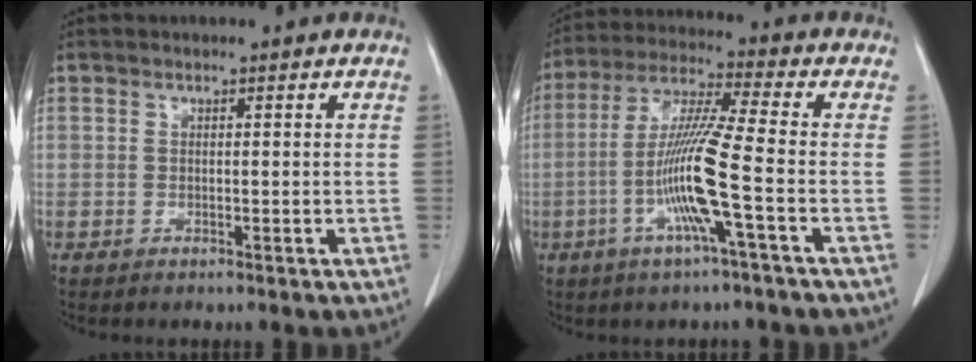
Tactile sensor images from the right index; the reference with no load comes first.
{"total": 11.8, "force": [-3.3, -1.0, 11.3], "torque": [-0.224, -0.004, -0.070]}